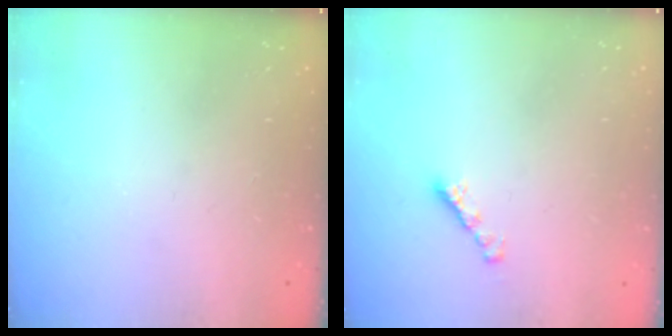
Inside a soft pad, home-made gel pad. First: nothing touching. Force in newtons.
{"total": 2.5, "press": 2.5, "slide": 0.5}